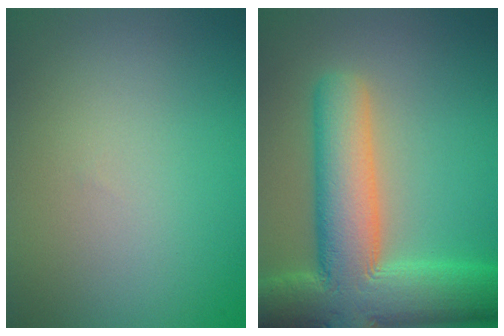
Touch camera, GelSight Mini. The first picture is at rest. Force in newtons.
{"total": 11.8, "press": 11.8, "slide": 0.9}